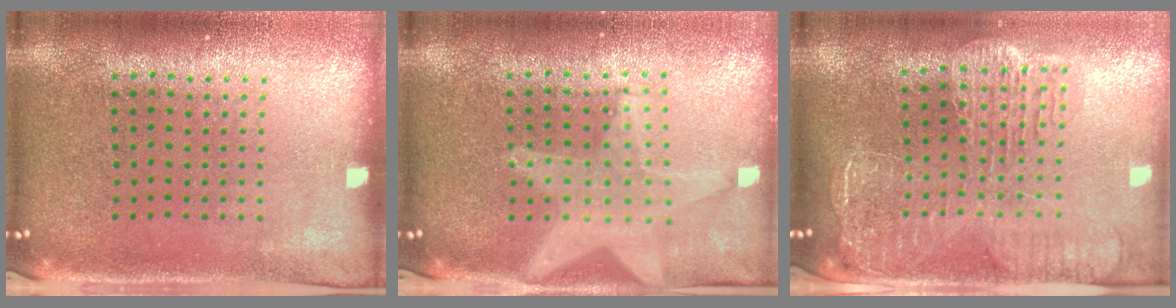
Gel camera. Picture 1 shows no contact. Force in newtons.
{"total": 2.1, "press": 1.7, "slide": 1.2}
{"total": 2.7, "press": 2.3, "slide": 1.4}